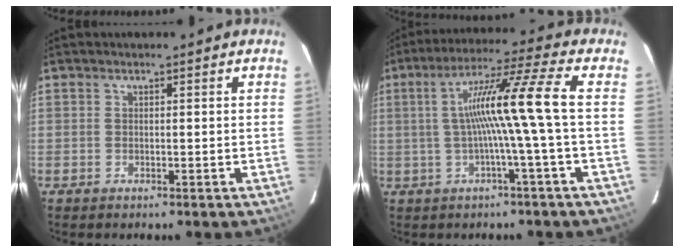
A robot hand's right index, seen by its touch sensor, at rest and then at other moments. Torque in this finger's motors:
{"motor_torque": [1.17, -0.17, 0.65, 0.21]}